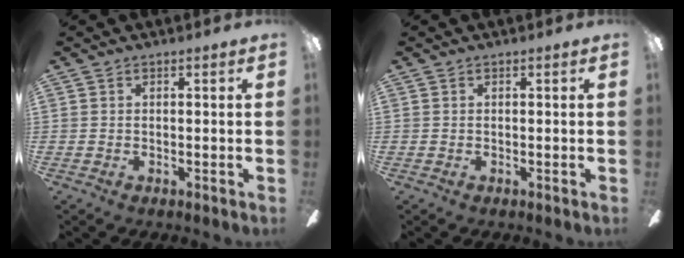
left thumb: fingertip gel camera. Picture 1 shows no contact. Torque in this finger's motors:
{"motor_torque": [-0.03, 0.01, 0.04, -0.03, 0.00]}